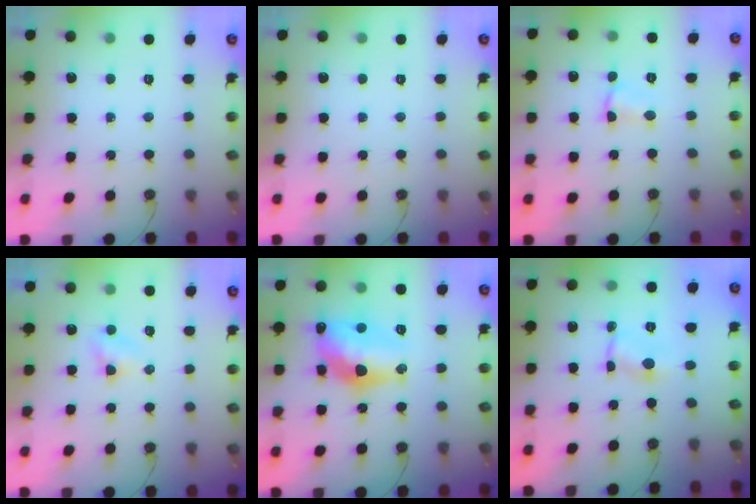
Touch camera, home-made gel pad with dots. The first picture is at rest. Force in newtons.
{"total": 0.0}
{"total": 2.6, "press": 2.6, "slide": 0.4}
{"total": 2.9, "press": 2.9, "slide": 0.3}
{"total": 14.4, "press": 14.4, "slide": 1.3}
{"total": 1.3, "press": 1.3, "slide": 0.2}